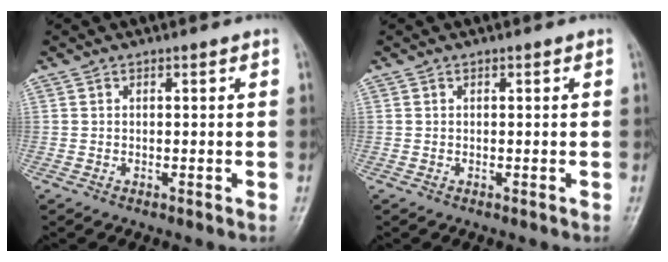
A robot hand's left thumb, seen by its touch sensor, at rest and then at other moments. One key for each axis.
{"total": 0.0}